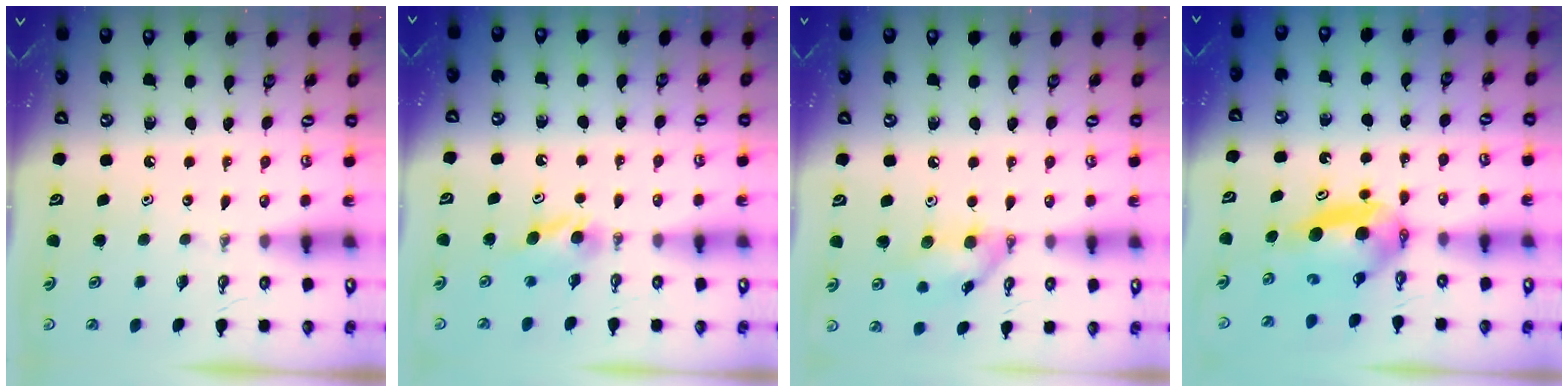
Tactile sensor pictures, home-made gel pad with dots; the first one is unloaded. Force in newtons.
{"total": 4.1, "press": 4.0, "slide": 1.1}
{"total": 11.6, "press": 11.6, "slide": 0.4}
{"total": 5.8, "press": 5.5, "slide": 2.1}